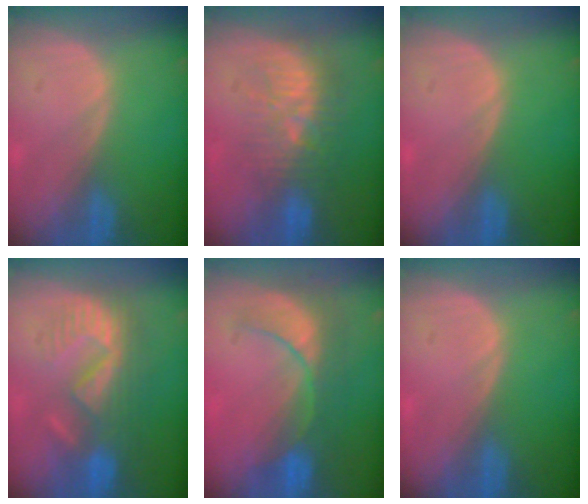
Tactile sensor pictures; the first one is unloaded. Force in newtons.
{"total": 9.1, "press": 8.7, "slide": 2.7}
{"total": 0.0}
{"total": 8.9, "press": 8.4, "slide": 3.0}
{"total": 8.4, "press": 7.9, "slide": 2.9}
{"total": 0.0}